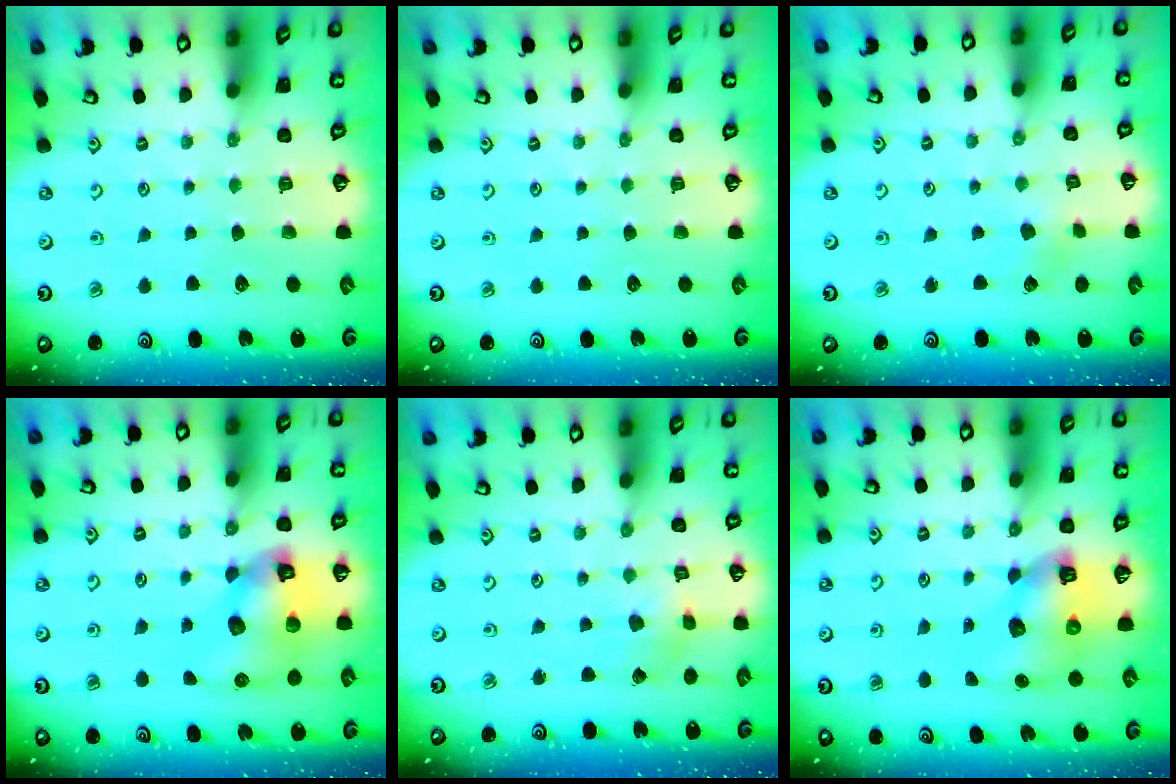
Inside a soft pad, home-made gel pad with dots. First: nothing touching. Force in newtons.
{"total": 0.0}
{"total": 1.8, "press": 1.8, "slide": 0.4}
{"total": 12.5, "press": 12.4, "slide": 1.9}
{"total": 2.0, "press": 2.0, "slide": 0.3}
{"total": 8.9, "press": 8.9, "slide": 1.1}